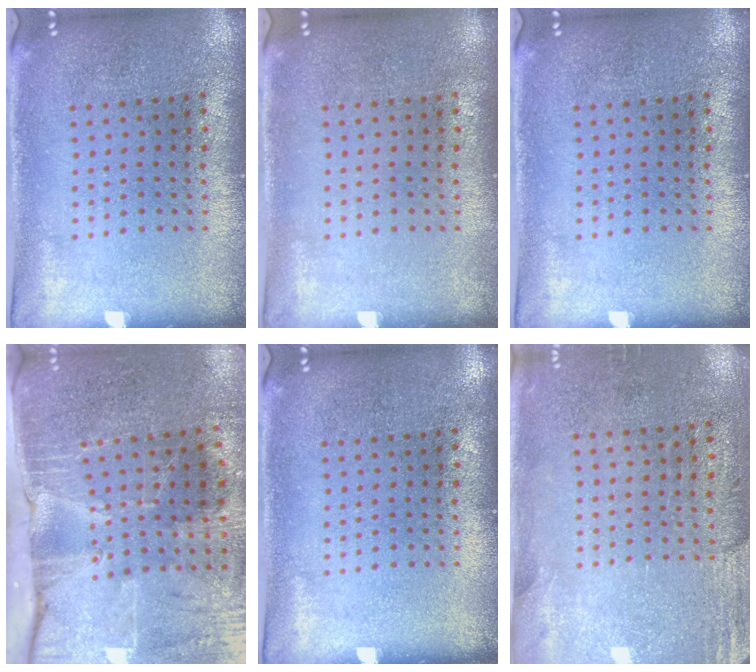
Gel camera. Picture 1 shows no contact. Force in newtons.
{"total": 0.0}
{"total": 0.0}
{"total": 4.3, "press": 3.7, "slide": 2.2}
{"total": 0.0}
{"total": 2.8, "press": 2.5, "slide": 1.2}